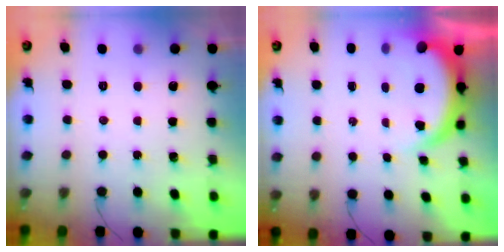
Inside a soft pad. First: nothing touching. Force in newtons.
{"total": 6.8, "press": 6.8, "slide": 0.9}